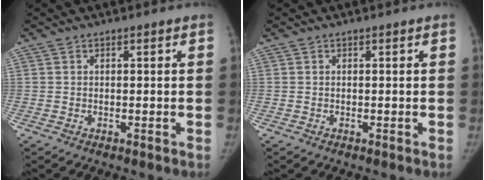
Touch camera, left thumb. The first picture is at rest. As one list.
[{"total": 0.0}]